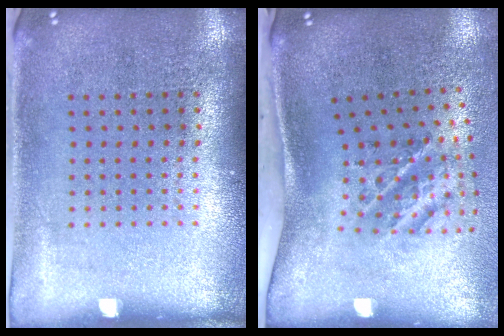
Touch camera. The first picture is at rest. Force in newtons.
{"total": 2.0, "press": 1.3, "slide": 1.6}